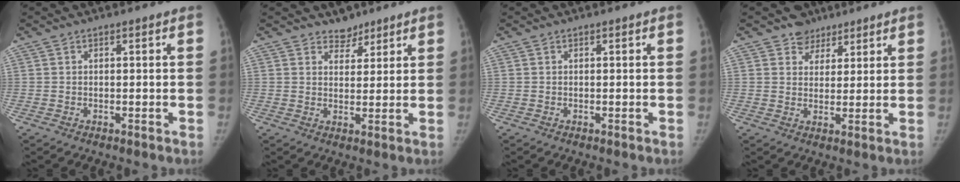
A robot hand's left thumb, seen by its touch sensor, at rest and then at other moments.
{"total": 3.6, "force": [2.9, 2.0, 0.4], "torque": [0.019, -0.021, 0.044]}
{"total": 0.0}
{"total": 4.8, "force": [3.4, 3.4, 0.0], "torque": [0.028, -0.020, 0.049]}